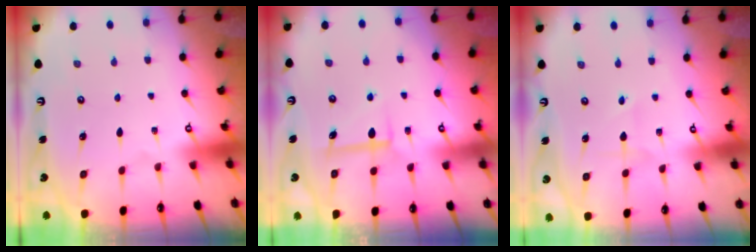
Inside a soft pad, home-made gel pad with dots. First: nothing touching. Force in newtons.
{"total": 6.2, "press": 6.2, "slide": 0.2}
{"total": 2.5, "press": 2.5, "slide": 0.3}